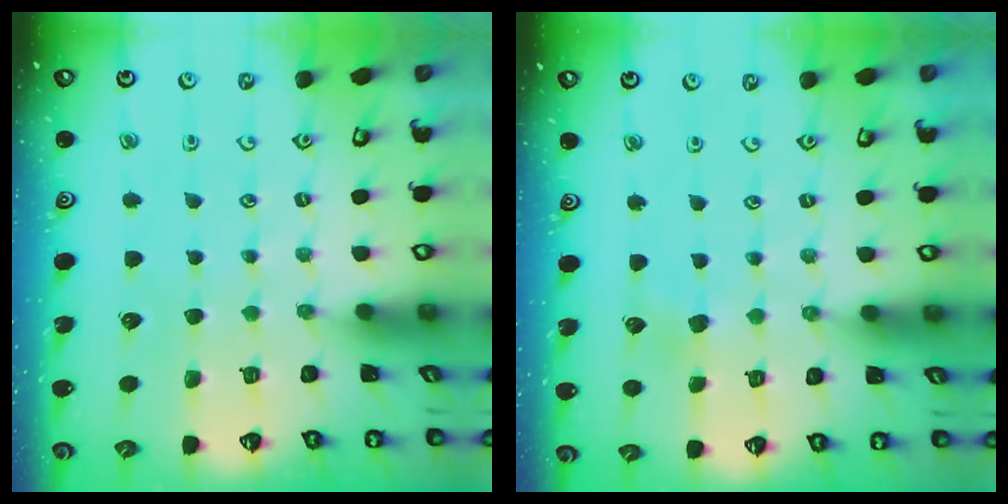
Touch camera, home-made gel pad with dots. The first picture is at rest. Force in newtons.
{"total": 3.7, "press": 3.7, "slide": 0.4}